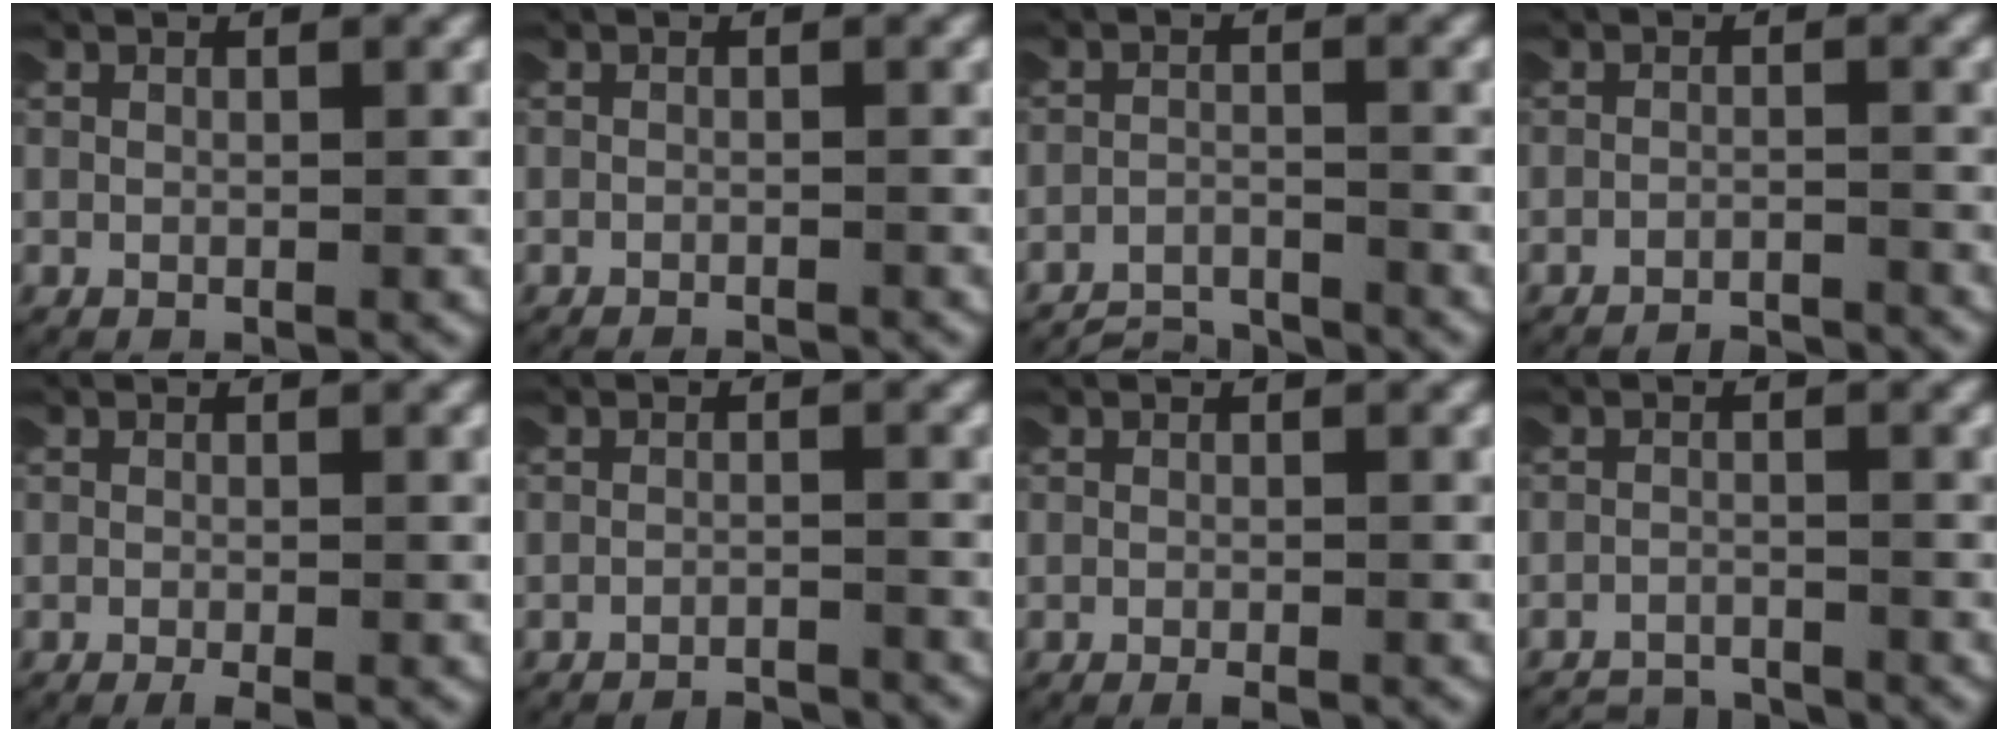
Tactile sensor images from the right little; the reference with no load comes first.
{"total": 1.7, "force": [-1.7, 0.1, 0.0], "torque": [-0.002, -0.006, -0.024]}
{"total": 4.7, "force": [-4.6, 0.8, 0.5], "torque": [-0.011, -0.021, -0.072]}
{"total": 4.3, "force": [-4.3, 0.5, 0.0], "torque": [0.001, -0.016, -0.065]}
{"total": 1.4, "force": [-1.2, 0.2, 0.8], "torque": [-0.015, -0.006, -0.016]}
{"total": 3.8, "force": [-3.8, 0.4, -0.1], "torque": [0.001, -0.015, -0.057]}
{"total": 1.0, "force": [-0.9, 0.0, 0.4], "torque": [-0.010, -0.005, -0.013]}
{"total": 3.6, "force": [-3.5, 0.4, 0.2], "torque": [-0.007, -0.016, -0.056]}